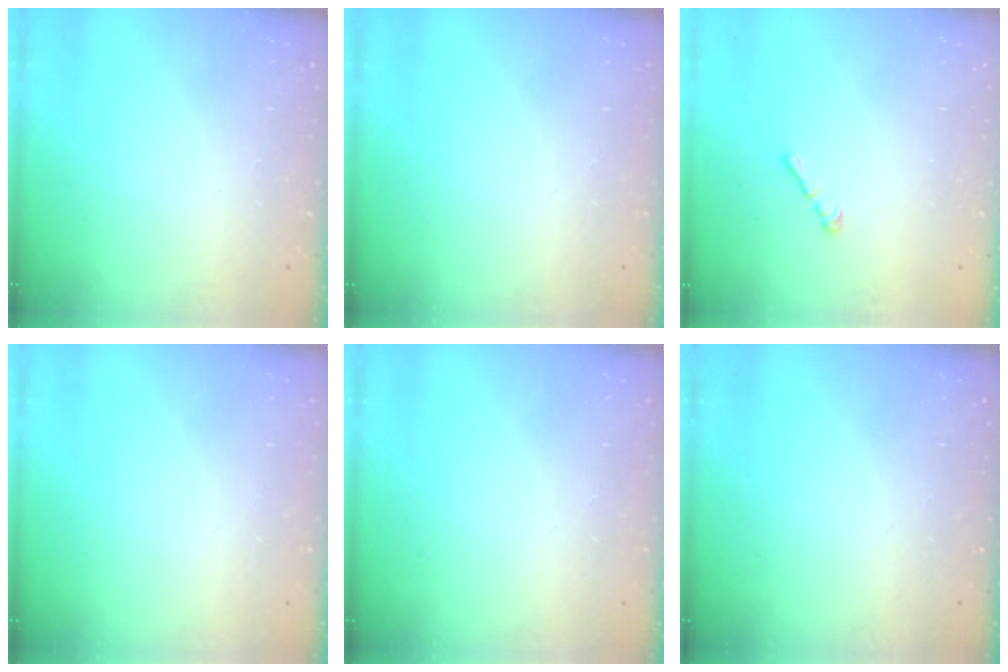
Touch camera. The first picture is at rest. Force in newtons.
{"total": 0.0}
{"total": 2.2, "press": 2.1, "slide": 0.6}
{"total": 0.0}
{"total": 0.0}
{"total": 0.0}